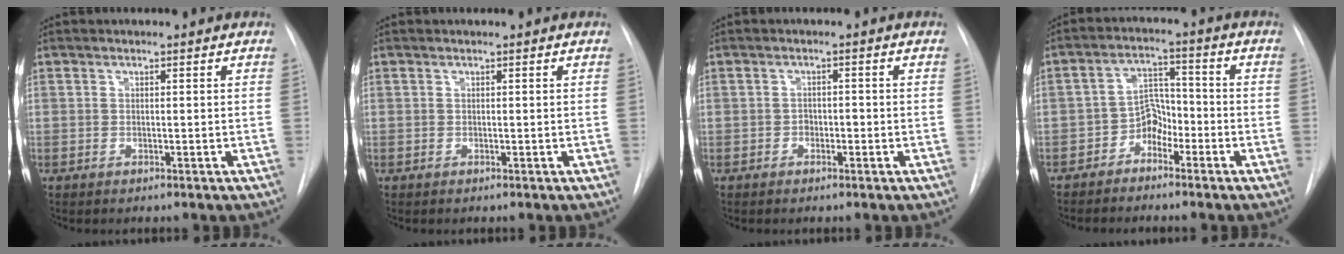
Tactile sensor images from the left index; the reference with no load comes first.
{"total": 0.0}
{"total": 1.4, "force": [-0.9, 1.0, 0.6], "torque": [-0.005, 0.003, -0.016]}
{"total": 5.0, "force": [-3.4, 3.0, 2.2], "torque": [-0.032, 0.012, -0.068]}